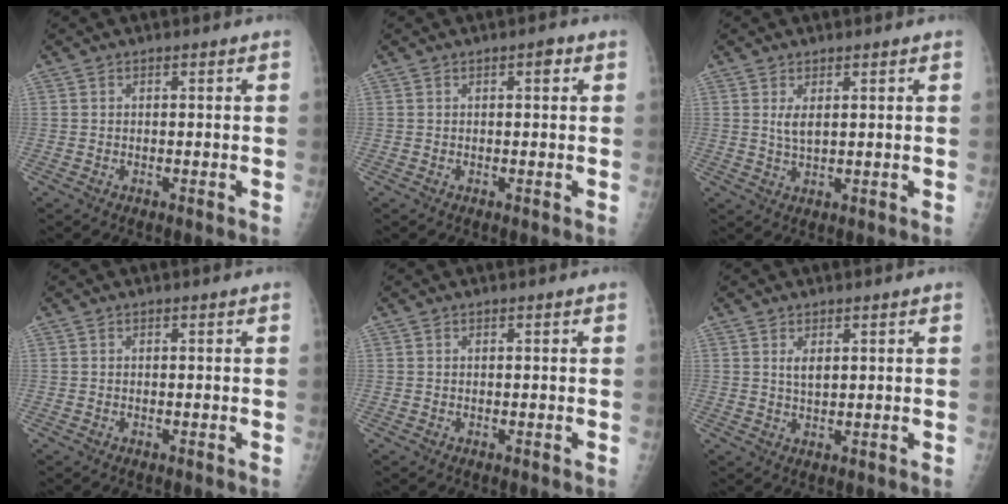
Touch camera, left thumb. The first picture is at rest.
{"total": 1.6, "force": [0.7, 0.6, 1.3], "torque": [-0.014, 0.001, 0.007]}
{"total": 2.7, "force": [1.1, 1.0, 2.2], "torque": [-0.042, -0.011, 0.026]}
{"total": 0.0}
{"total": 0.0}
{"total": 2.3, "force": [1.1, 1.0, 1.8], "torque": [-0.028, -0.009, 0.025]}